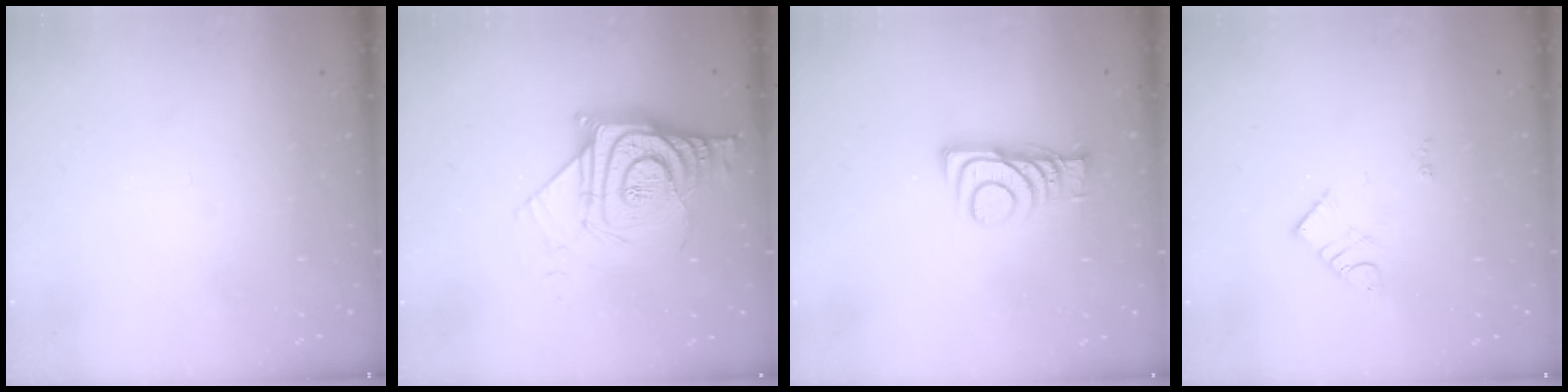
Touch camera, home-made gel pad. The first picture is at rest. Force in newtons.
{"total": 14.0, "press": 13.9, "slide": 1.3}
{"total": 7.9, "press": 7.8, "slide": 0.4}
{"total": 4.7, "press": 4.7, "slide": 0.1}